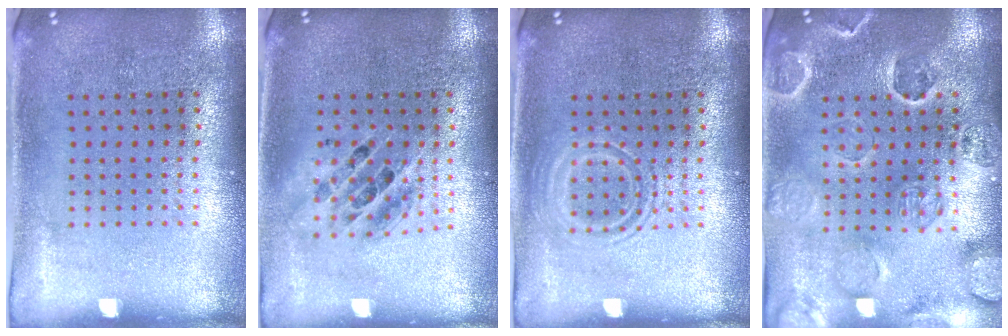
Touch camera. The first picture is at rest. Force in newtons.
{"total": 1.3, "press": 1.1, "slide": 0.6}
{"total": 2.1, "press": 2.1, "slide": 0.3}
{"total": 2.8, "press": 2.7, "slide": 0.5}